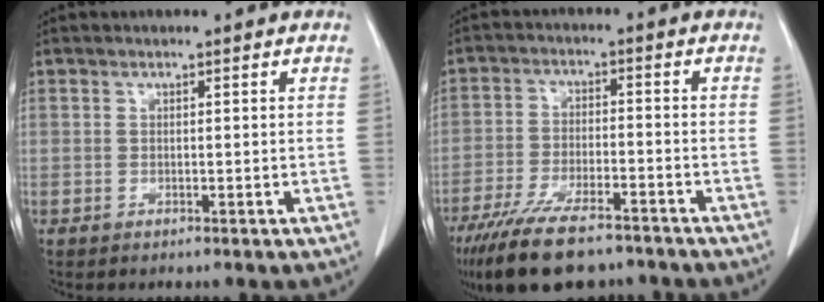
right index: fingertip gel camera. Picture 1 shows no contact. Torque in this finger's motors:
{"motor_torque": [1.48, -0.66, 0.38, 0.17]}